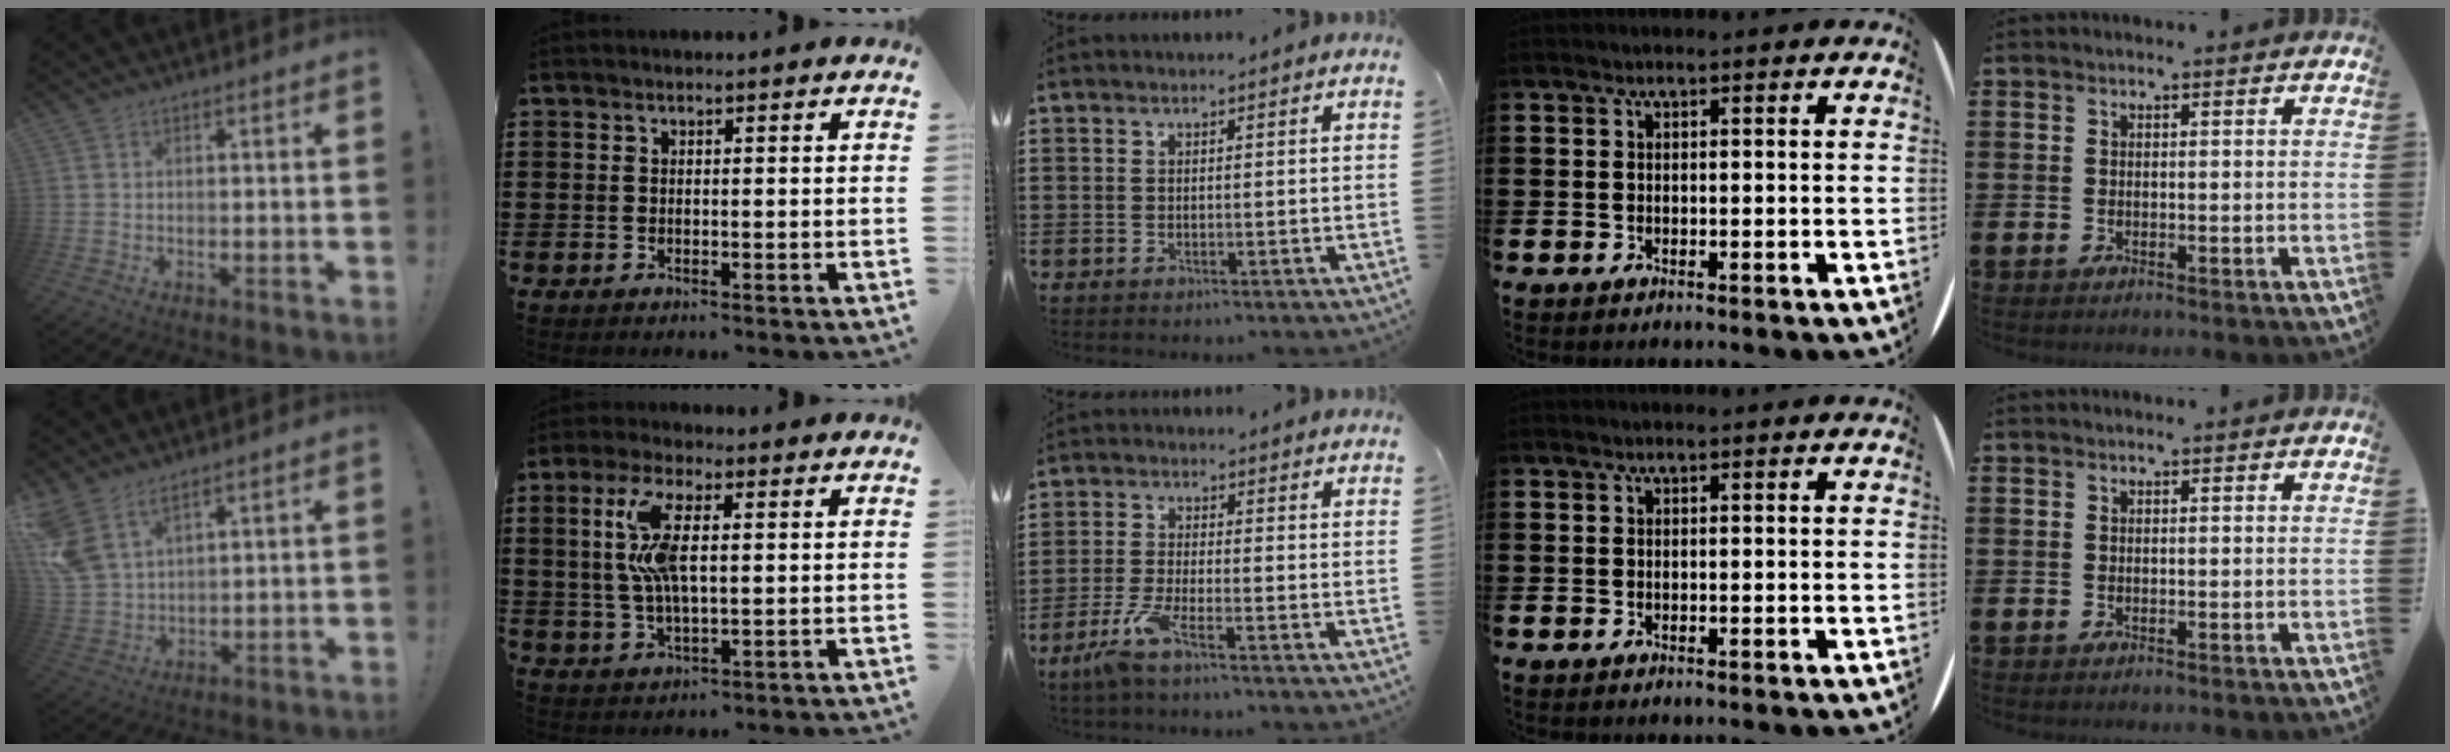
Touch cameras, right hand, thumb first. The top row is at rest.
{"thumb": {"total": 8.9, "force": [6.4, 4.1, 4.7], "torque": [-0.098, -0.036, 0.129]}, "index": {"total": 9.0, "force": [1.5, 3.2, 8.3], "torque": [-0.191, 0.001, 0.016]}, "middle": {"total": 4.6, "force": [-2.9, 0.4, 3.6], "torque": [-0.086, -0.013, -0.058]}}